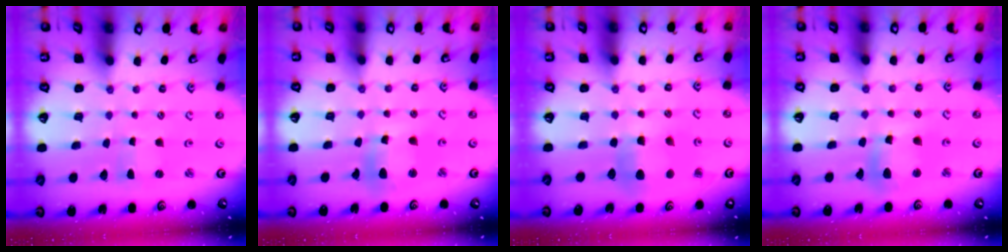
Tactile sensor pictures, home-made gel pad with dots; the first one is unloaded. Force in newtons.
{"total": 10.5, "press": 10.4, "slide": 1.3}
{"total": 7.6, "press": 7.6, "slide": 0.7}
{"total": 11.5, "press": 11.4, "slide": 1.7}